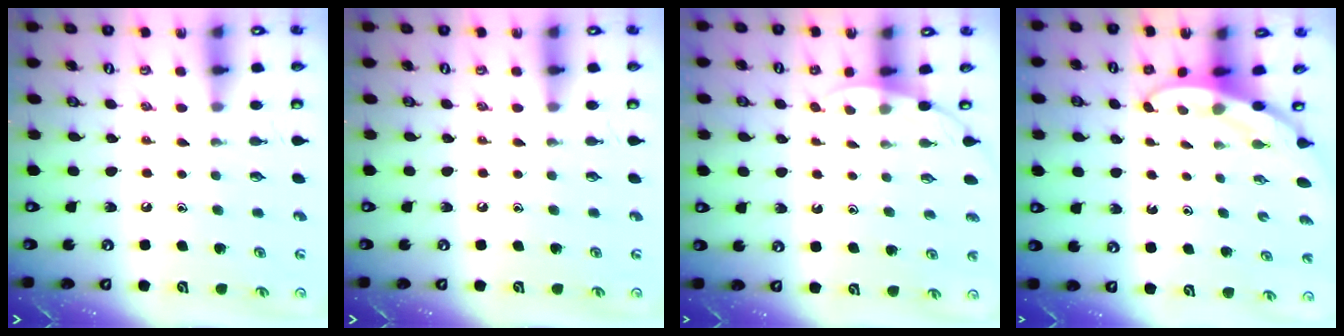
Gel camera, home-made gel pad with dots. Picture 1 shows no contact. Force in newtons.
{"total": 0.0}
{"total": 3.9, "press": 3.9, "slide": 0.3}
{"total": 3.2, "press": 3.2, "slide": 0.1}